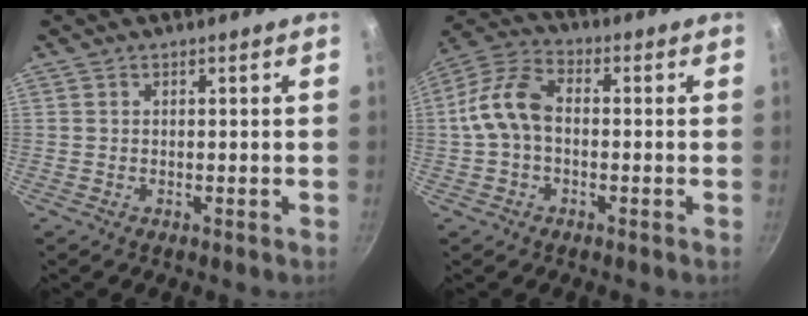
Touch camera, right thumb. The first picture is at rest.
{"total": 9.8, "force": [-0.7, 6.5, 7.2], "torque": [-0.132, 0.035, -0.028]}